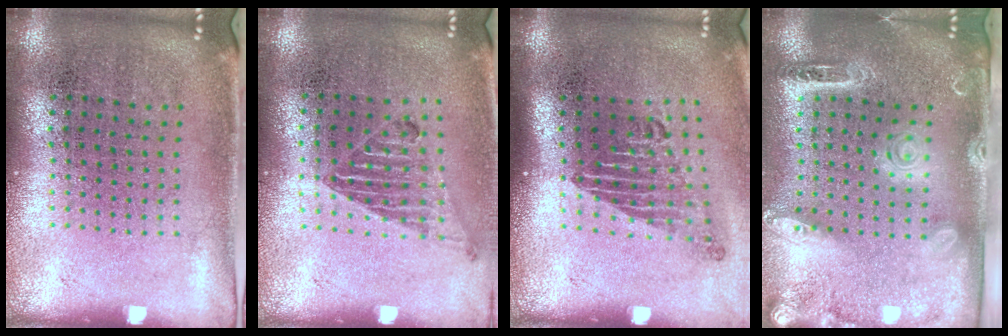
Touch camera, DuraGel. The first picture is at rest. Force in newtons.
{"total": 1.0, "press": 1.0, "slide": 0.2}
{"total": 1.8, "press": 1.3, "slide": 1.3}
{"total": 2.5, "press": 2.0, "slide": 1.6}